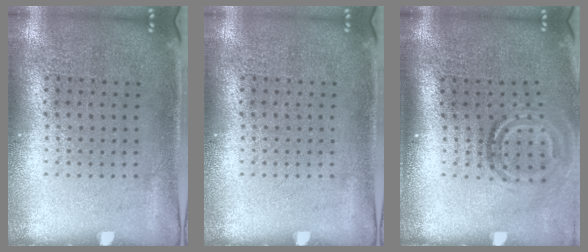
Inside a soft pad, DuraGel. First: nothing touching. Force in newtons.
{"total": 0.0}
{"total": 1.9, "press": 1.2, "slide": 1.4}